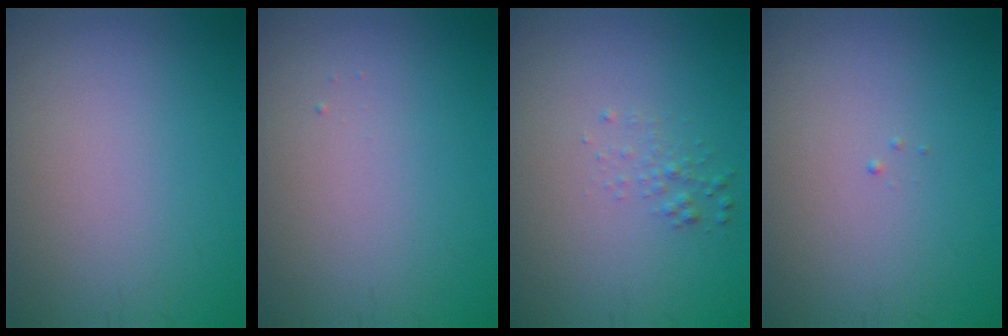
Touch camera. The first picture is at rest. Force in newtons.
{"total": 0.0}
{"total": 1.0, "press": 1.0, "slide": 0.0}
{"total": 0.0}